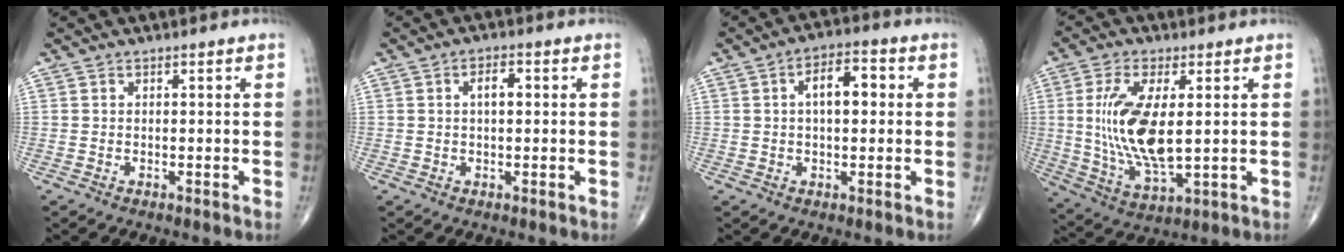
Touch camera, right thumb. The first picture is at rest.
{"total": 3.2, "force": [0.5, 1.5, 2.7], "torque": [-0.043, 0.007, 0.006]}
{"total": 7.4, "force": [1.1, 3.7, 6.3], "torque": [-0.087, 0.018, 0.011]}
{"total": 15.1, "force": [1.4, 6.2, 13.6], "torque": [-0.275, -0.021, 0.037]}